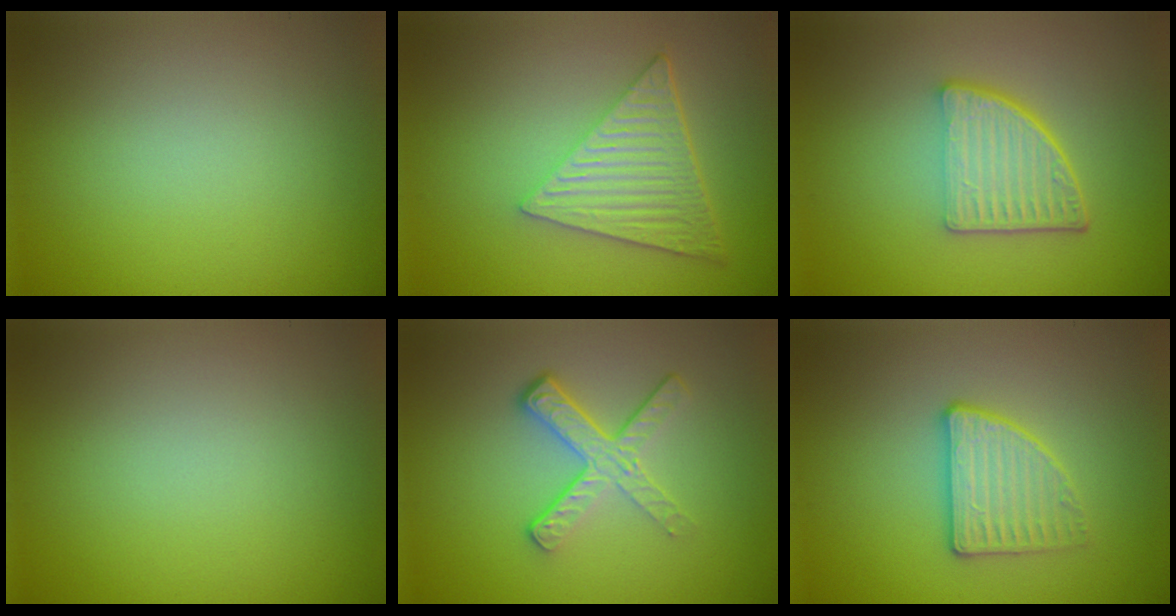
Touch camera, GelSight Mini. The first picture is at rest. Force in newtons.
{"total": 6.4, "press": 4.5, "slide": 4.5}
{"total": 5.2, "press": 3.6, "slide": 3.7}
{"total": 0.0}
{"total": 4.1, "press": 2.7, "slide": 3.1}
{"total": 2.8, "press": 2.7, "slide": 0.7}